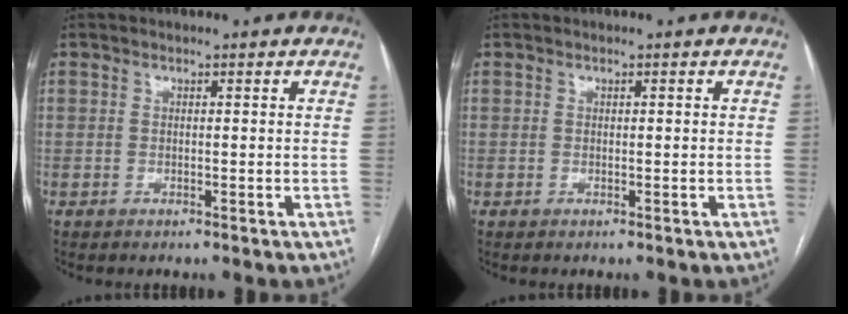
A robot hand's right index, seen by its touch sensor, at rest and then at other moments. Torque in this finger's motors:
{"motor_torque": [0.05, -0.01, -0.02, 0.01]}